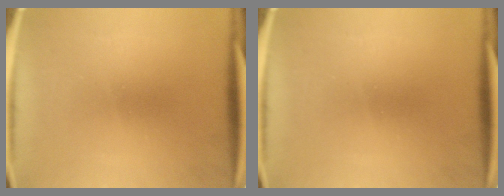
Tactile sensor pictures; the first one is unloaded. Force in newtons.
{"total": 0.0}